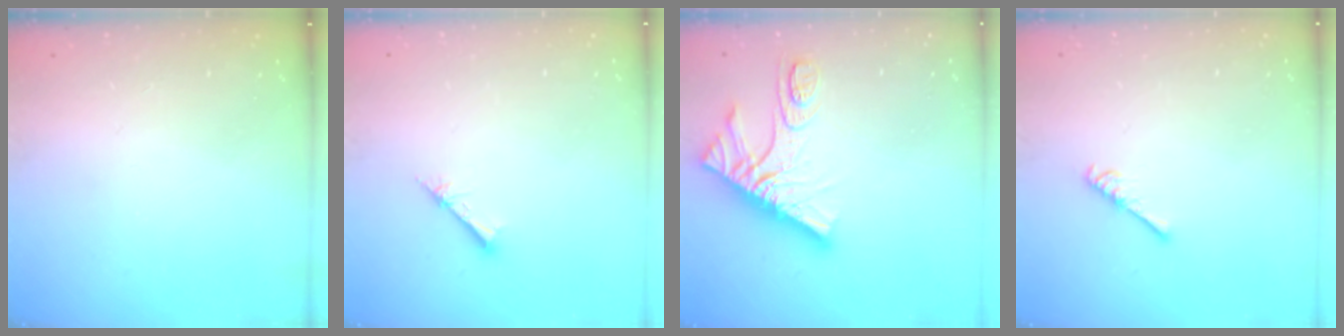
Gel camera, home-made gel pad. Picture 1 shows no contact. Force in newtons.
{"total": 2.1, "press": 2.1, "slide": 0.2}
{"total": 14.9, "press": 14.9, "slide": 1.1}
{"total": 3.8, "press": 3.7, "slide": 0.6}